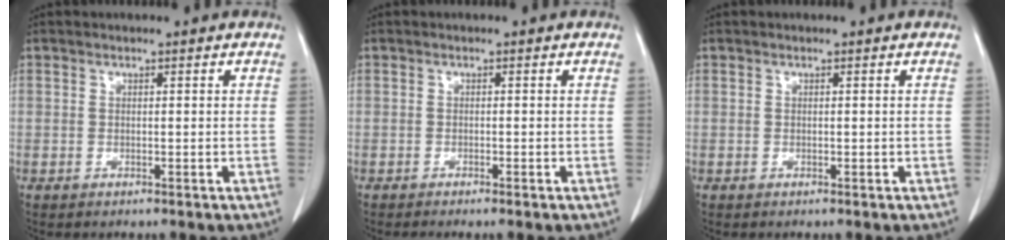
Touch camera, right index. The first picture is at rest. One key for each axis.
{"total": 1.3, "fx": -1.0, "fy": -0.1, "fz": 0.8, "tx": -0.014, "ty": -0.001, "tz": -0.016}
{"total": 0.0}